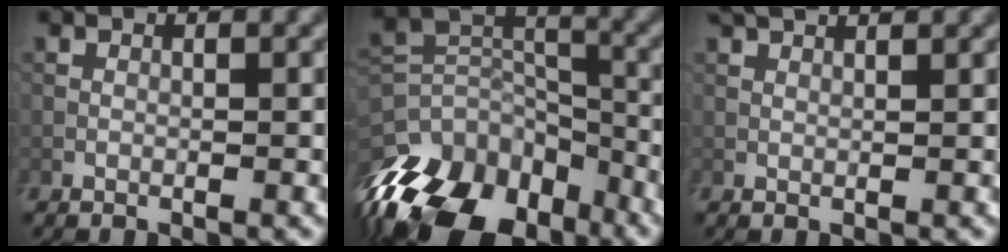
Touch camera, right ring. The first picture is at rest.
{"total": 14.6, "force": [-10.5, 7.7, 6.6], "torque": [-0.149, -0.003, -0.170]}
{"total": 3.6, "force": [2.8, 1.1, 2.1], "torque": [-0.027, 0.011, 0.021]}